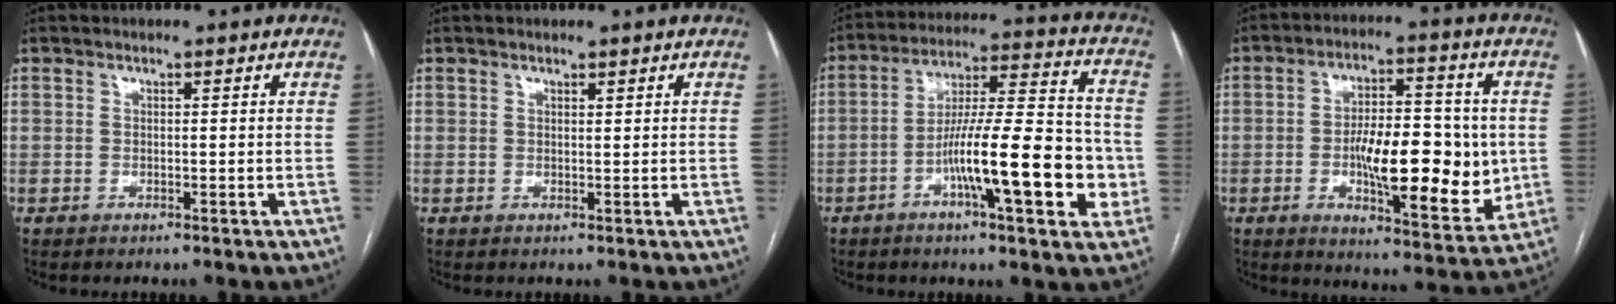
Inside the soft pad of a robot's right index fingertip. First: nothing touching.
{"total": 0.5, "force": [0.4, 0.1, 0.2], "torque": [-0.008, -0.003, 0.007]}
{"total": 17.7, "force": [-5.3, 2.9, 16.6], "torque": [-0.269, 0.010, -0.082]}
{"total": 16.3, "force": [-1.9, 5.5, 15.2], "torque": [-0.231, 0.000, -0.025]}